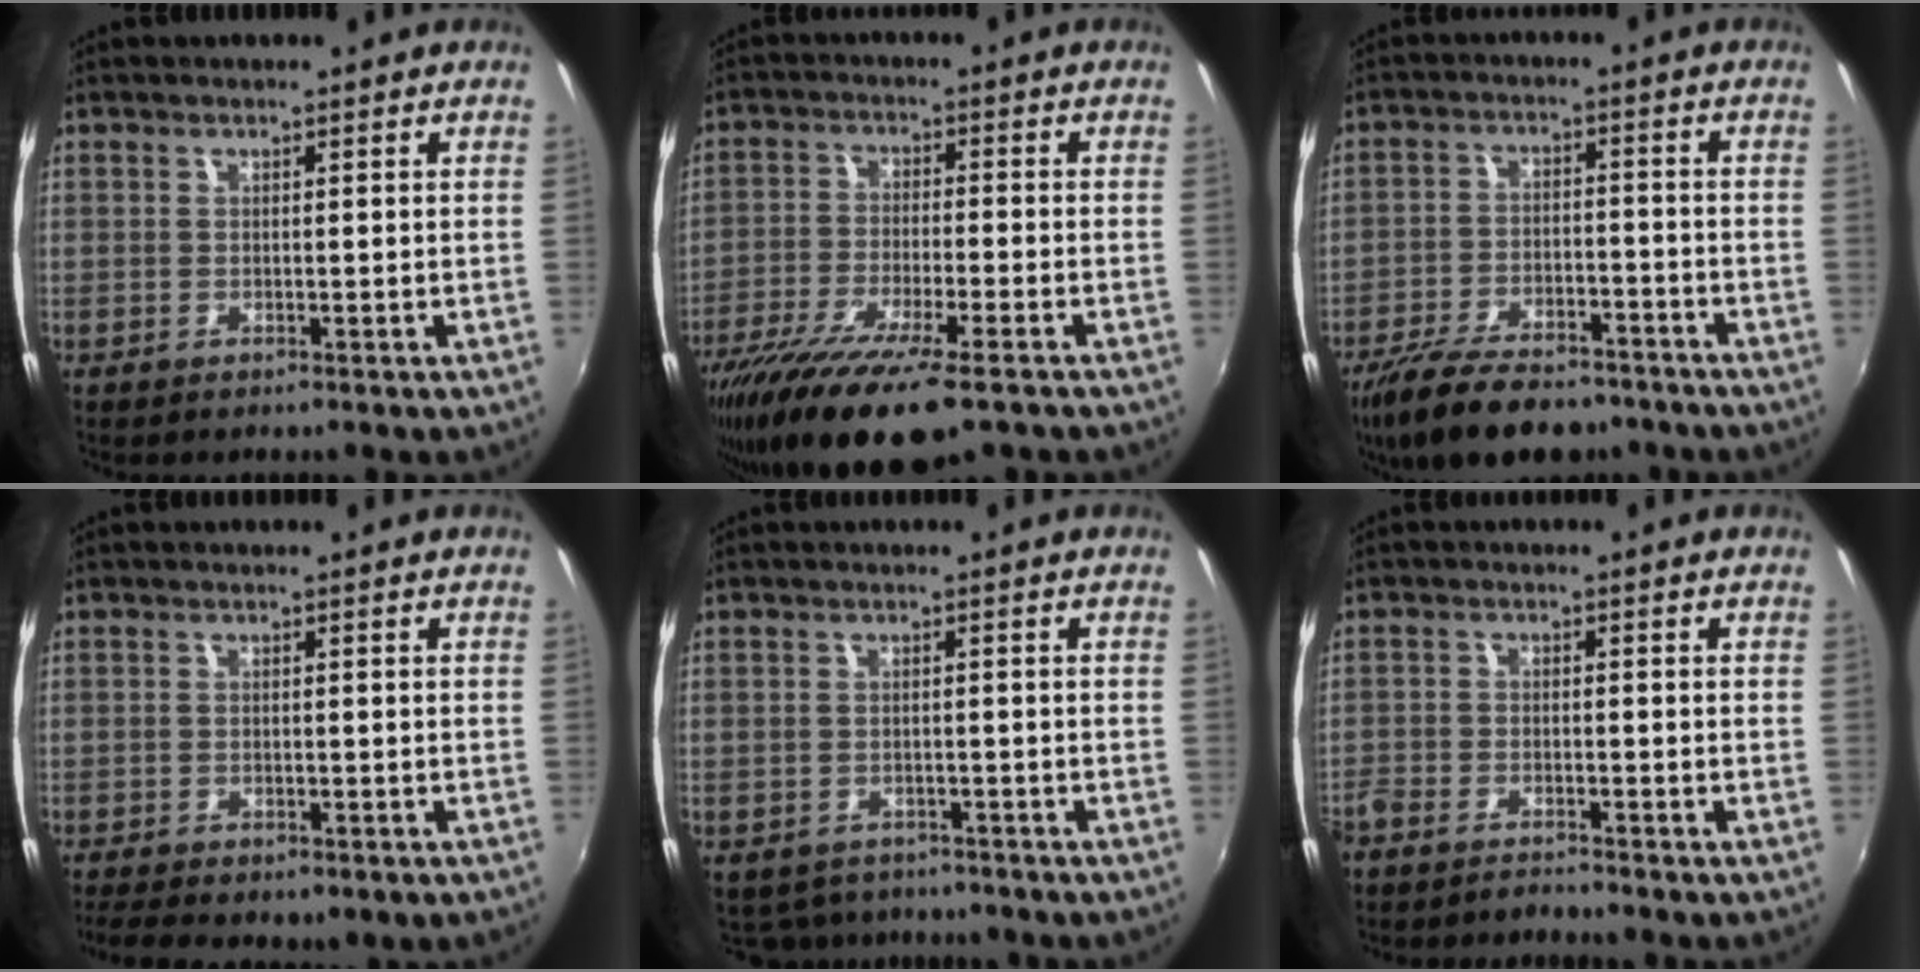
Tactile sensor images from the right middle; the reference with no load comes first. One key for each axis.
{"total": 16.7, "fx": -12.2, "fy": 2.9, "fz": 11.1, "tx": -0.222, "ty": -0.057, "tz": -0.211}
{"total": 16.0, "fx": -12.5, "fy": 5.9, "fz": 8.1, "tx": -0.172, "ty": -0.028, "tz": -0.204}
{"total": 7.5, "fx": -5.4, "fy": 3.3, "fz": 4.1, "tx": -0.096, "ty": -0.027, "tz": -0.081}
{"total": 5.6, "fx": -4.8, "fy": 2.7, "fz": 1.0, "tx": -0.031, "ty": -0.010, "tz": -0.070}
{"total": 5.3, "fx": -5.0, "fy": 1.2, "fz": 1.4, "tx": -0.050, "ty": -0.014, "tz": -0.092}